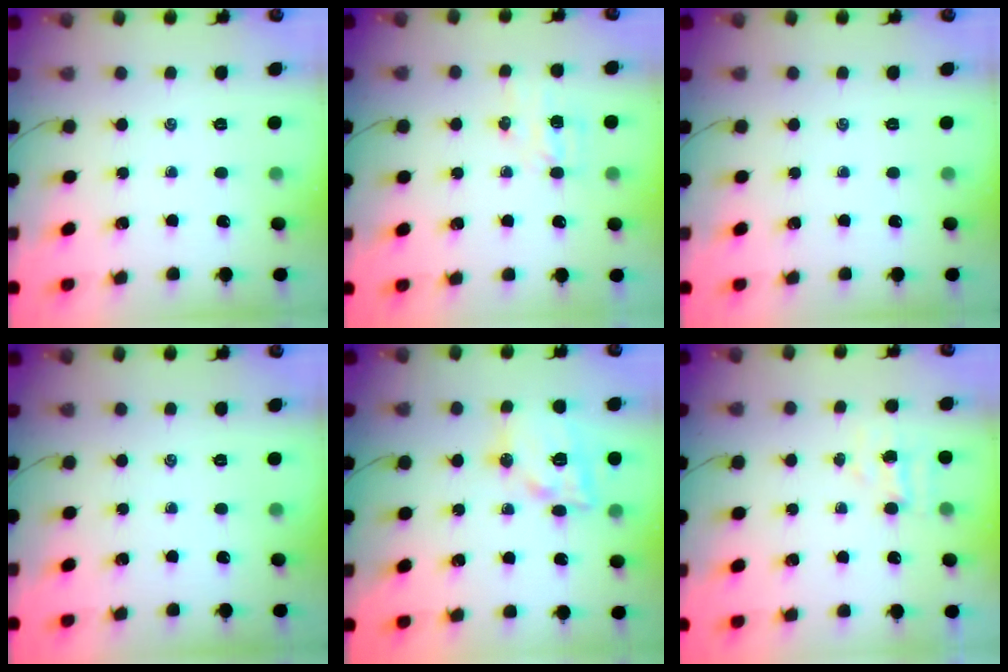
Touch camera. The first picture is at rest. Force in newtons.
{"total": 5.8, "press": 5.6, "slide": 1.4}
{"total": 0.0}
{"total": 0.0}
{"total": 15.0, "press": 14.8, "slide": 2.3}
{"total": 3.7, "press": 3.6, "slide": 1.0}